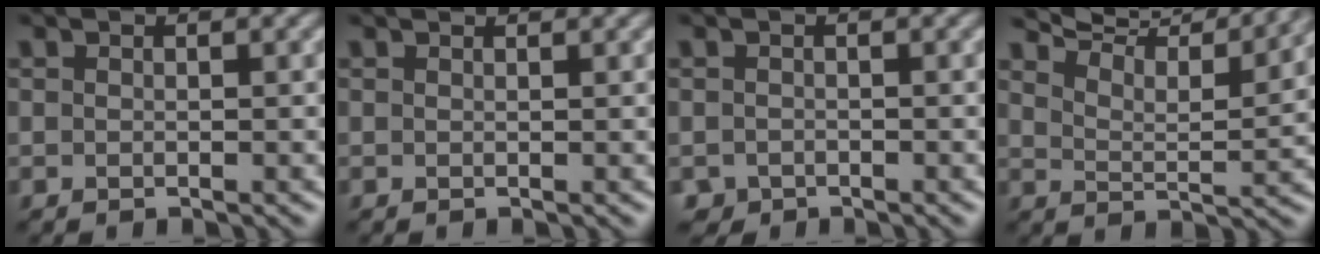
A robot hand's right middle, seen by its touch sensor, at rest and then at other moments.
{"total": 1.1, "force": [1.1, 0.1, 0.3], "torque": [-0.007, -0.004, 0.008]}
{"total": 0.9, "force": [-0.6, 0.7, 0.0], "torque": [0.006, -0.005, -0.013]}
{"total": 10.5, "force": [9.7, 1.7, 3.9], "torque": [-0.068, 0.005, 0.125]}